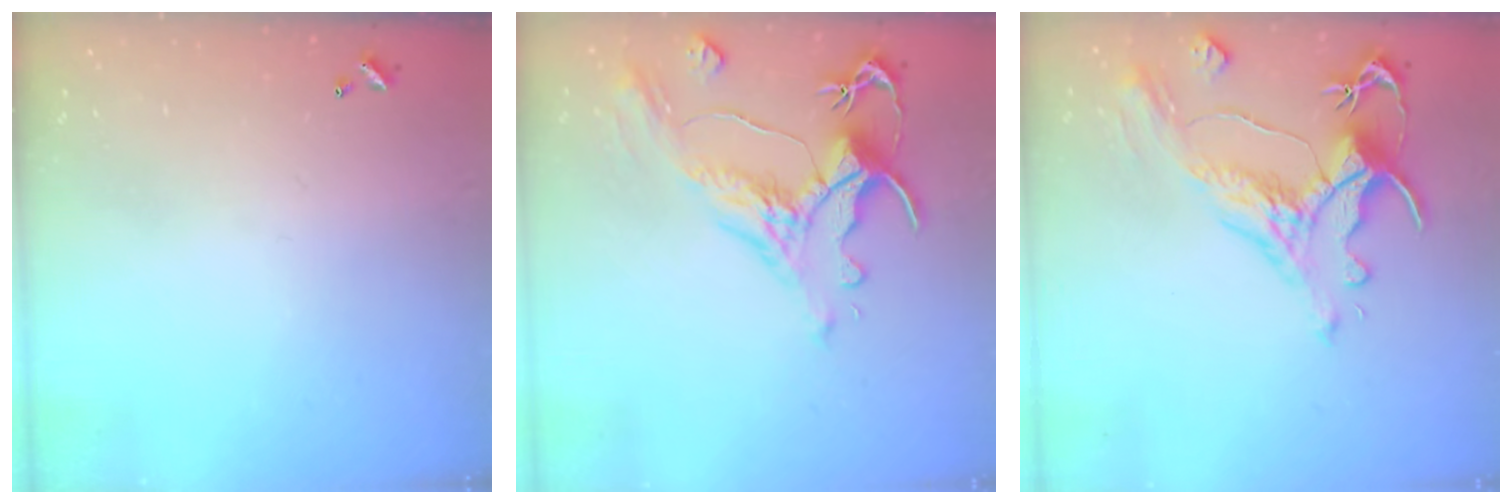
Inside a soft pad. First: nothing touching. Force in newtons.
{"total": 1.5, "press": 0.2, "slide": 1.5}
{"total": 1.7, "press": 0.9, "slide": 1.5}